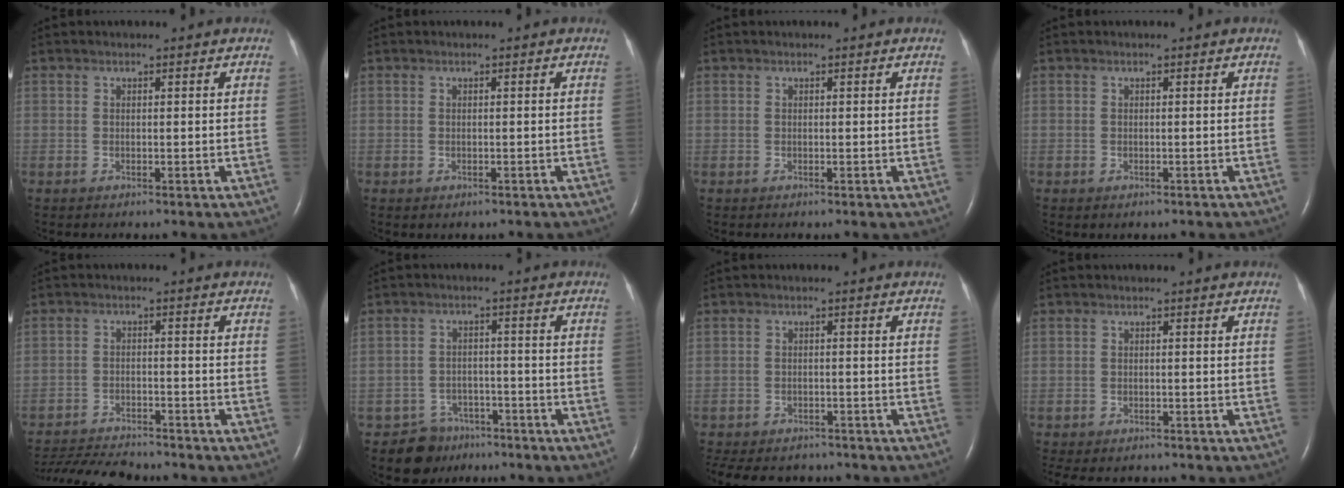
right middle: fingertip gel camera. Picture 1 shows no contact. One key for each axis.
{"total": 0.6, "fx": -0.4, "fy": 0.4, "fz": 0.3, "tx": -0.005, "ty": 0.000, "tz": -0.003}
{"total": 0.0}
{"total": 0.8, "fx": -0.6, "fy": 0.4, "fz": 0.3, "tx": -0.006, "ty": 0.000, "tz": -0.006}
{"total": 12.2, "fx": -11.4, "fy": 1.5, "fz": 3.9, "tx": -0.073, "ty": -0.009, "tz": -0.177}
{"total": 5.6, "fx": -4.1, "fy": 3.8, "fz": -0.3, "tx": 0.011, "ty": 0.012, "tz": -0.063}
{"total": 13.1, "fx": -10.9, "fy": 5.8, "fz": 4.3, "tx": -0.109, "ty": -0.003, "tz": -0.138}
{"total": 8.1, "fx": -6.8, "fy": 3.3, "fz": 2.7, "tx": -0.050, "ty": -0.005, "tz": -0.086}